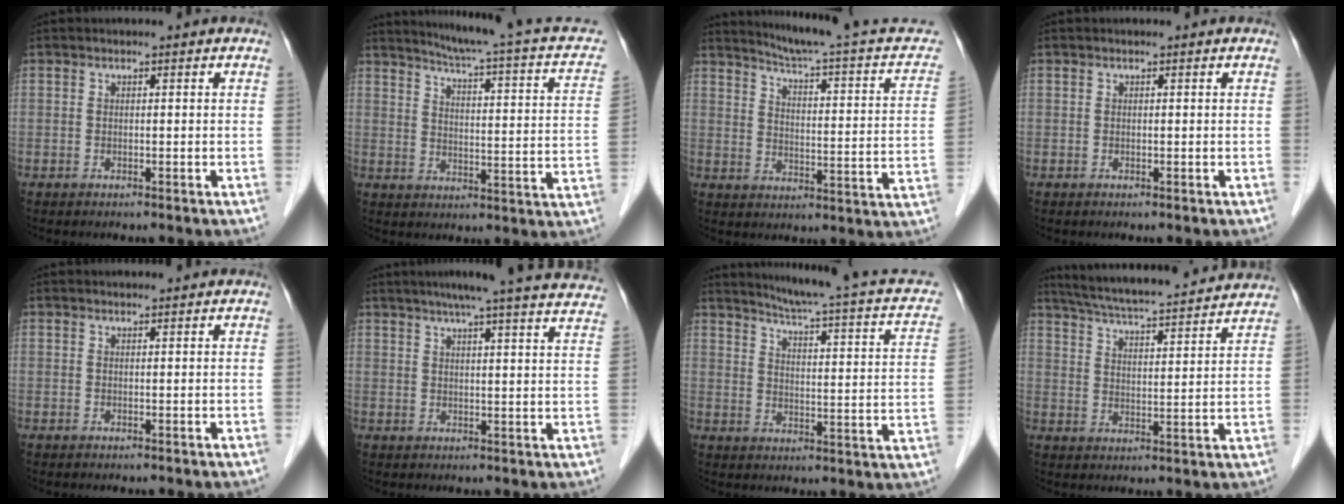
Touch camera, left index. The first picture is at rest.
{"total": 16.4, "force": [12.9, 1.4, 10.0], "torque": [-0.149, -0.032, 0.141]}
{"total": 18.1, "force": [16.2, 1.1, 7.9], "torque": [-0.113, -0.049, 0.192]}
{"total": 0.0}
{"total": 0.7, "force": [0.7, 0.1, 0.0], "torque": [-0.010, 0.003, 0.012]}
{"total": 22.6, "force": [20.3, 0.1, 9.9], "torque": [-0.139, -0.020, 0.239]}
{"total": 16.7, "force": [13.4, 1.5, 9.9], "torque": [-0.145, -0.034, 0.149]}
{"total": 20.6, "force": [18.9, 1.8, 8.2], "torque": [-0.138, 0.015, 0.263]}